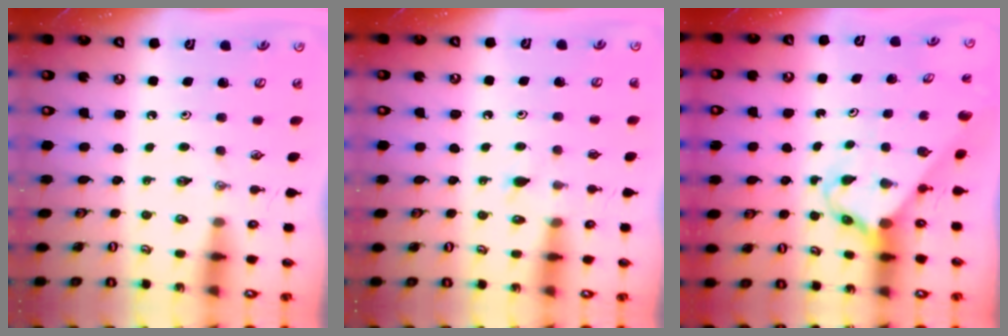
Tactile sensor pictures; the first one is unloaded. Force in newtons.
{"total": 5.0, "press": 4.9, "slide": 0.3}
{"total": 2.5, "press": 2.5, "slide": 0.2}